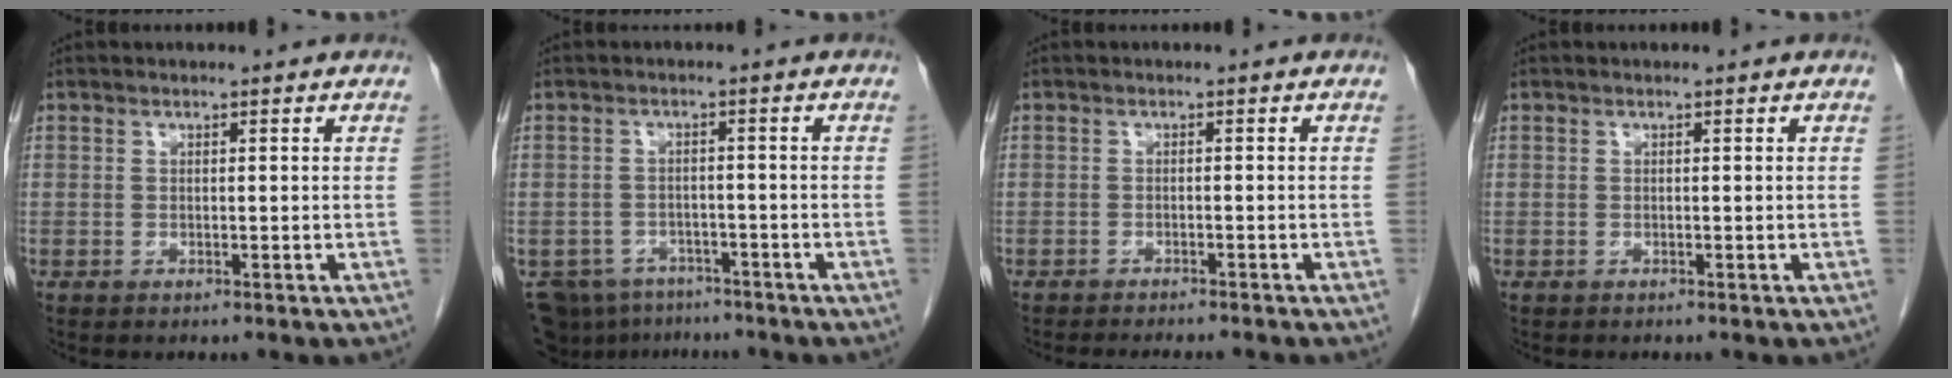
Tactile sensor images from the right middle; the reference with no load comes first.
{"total": 9.7, "force": [-7.8, 5.4, 2.2], "torque": [-0.055, -0.005, -0.107]}
{"total": 7.1, "force": [-6.4, 1.0, 2.8], "torque": [-0.033, -0.010, -0.084]}
{"total": 0.0}